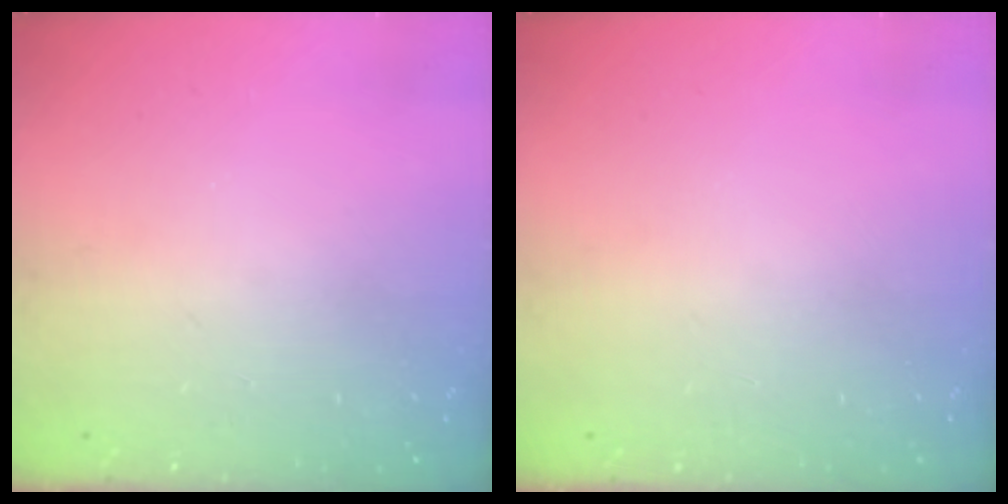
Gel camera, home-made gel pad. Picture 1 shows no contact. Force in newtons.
{"total": 0.0}